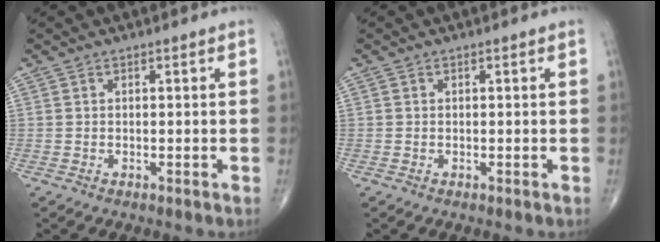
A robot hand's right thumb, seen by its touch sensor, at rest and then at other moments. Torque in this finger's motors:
{"motor_torque": [0.33, -0.53, -0.12, -0.07, 0.01]}